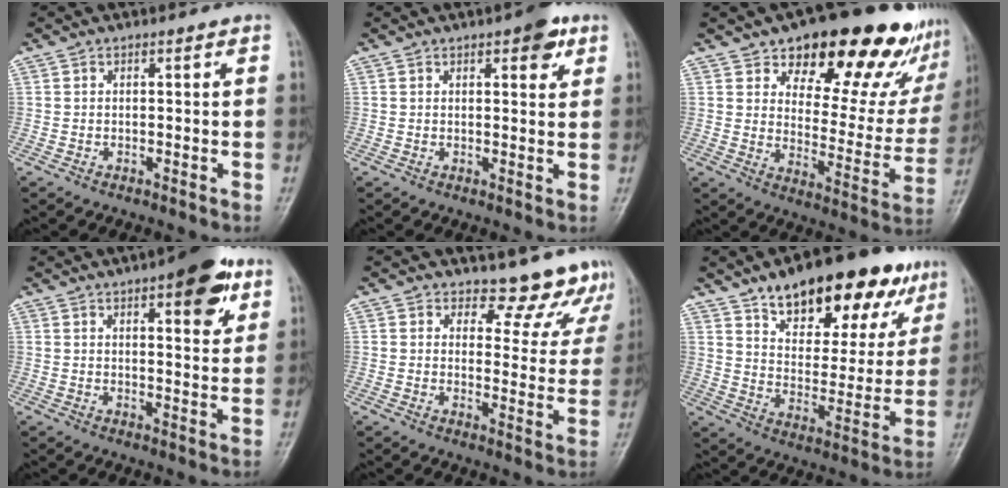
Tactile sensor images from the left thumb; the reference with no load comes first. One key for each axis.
{"total": 5.0, "fx": 2.7, "fy": 2.2, "fz": 3.7, "tx": -0.027, "ty": -0.007, "tz": 0.028}
{"total": 24.0, "fx": 16.3, "fy": 10.5, "fz": 14.1, "tx": -0.139, "ty": -0.074, "tz": 0.219}
{"total": 11.0, "fx": 5.7, "fy": 4.1, "fz": 8.5, "tx": -0.082, "ty": -0.019, "tz": 0.070}
{"total": 11.0, "fx": 10.1, "fy": 4.4, "fz": 0.0, "tx": 0.055, "ty": -0.076, "tz": 0.101}
{"total": 22.7, "fx": 14.5, "fy": 10.1, "fz": 14.2, "tx": -0.153, "ty": -0.043, "tz": 0.222}